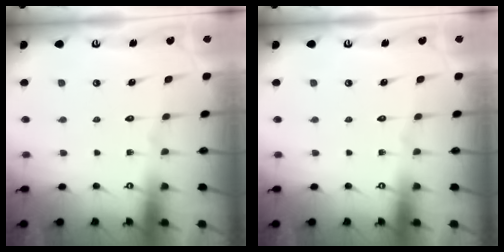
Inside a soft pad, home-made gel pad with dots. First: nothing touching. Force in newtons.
{"total": 0.0}